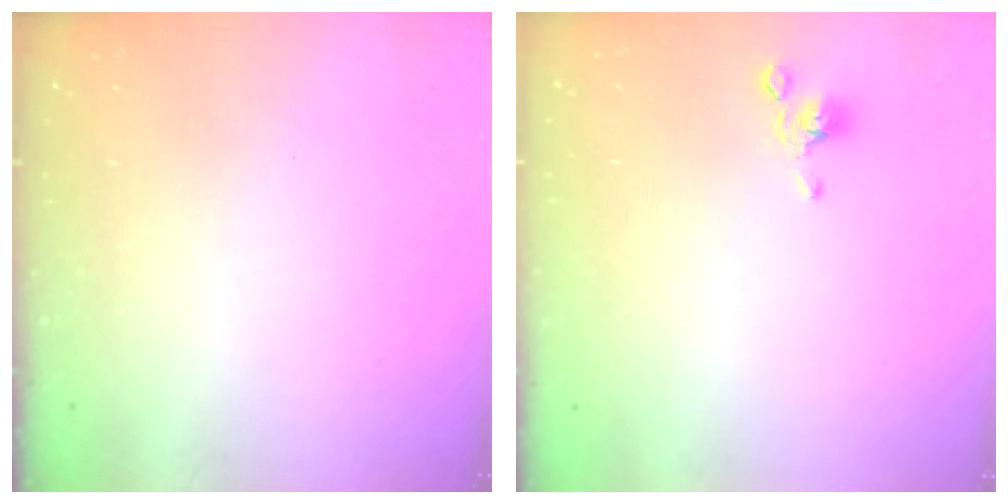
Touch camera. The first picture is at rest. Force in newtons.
{"total": 2.3, "press": 2.2, "slide": 0.7}